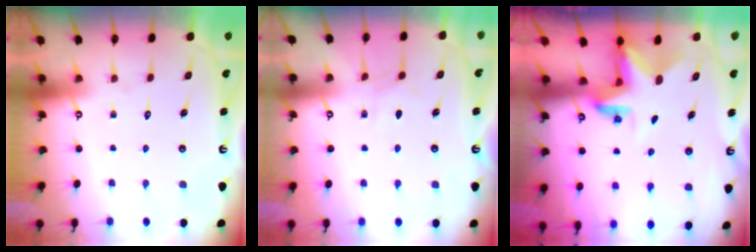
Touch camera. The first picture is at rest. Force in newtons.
{"total": 3.4, "press": 3.4, "slide": 0.5}
{"total": 3.2, "press": 3.2, "slide": 0.2}